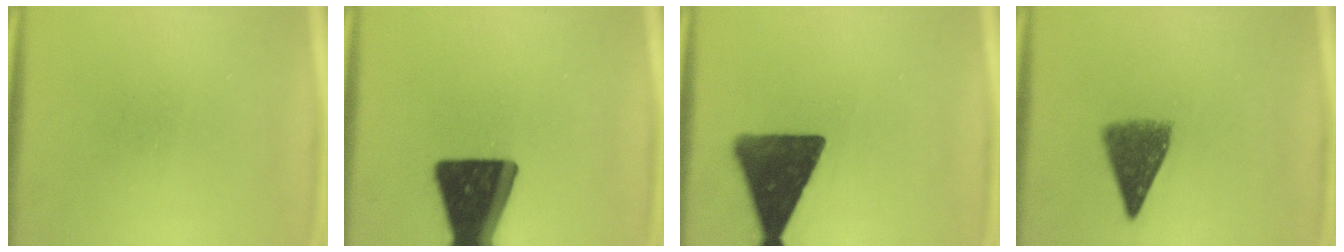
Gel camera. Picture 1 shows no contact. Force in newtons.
{"total": 19.3}
{"total": 14.6}
{"total": 7.7}